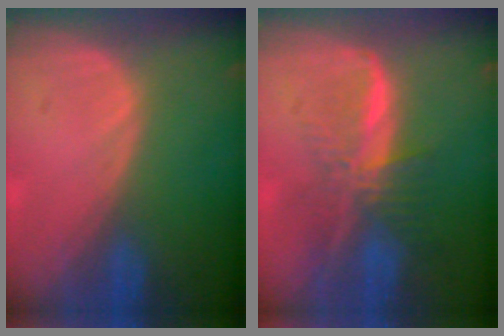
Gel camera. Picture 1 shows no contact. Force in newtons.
{"total": 8.0, "press": 6.8, "slide": 4.4}